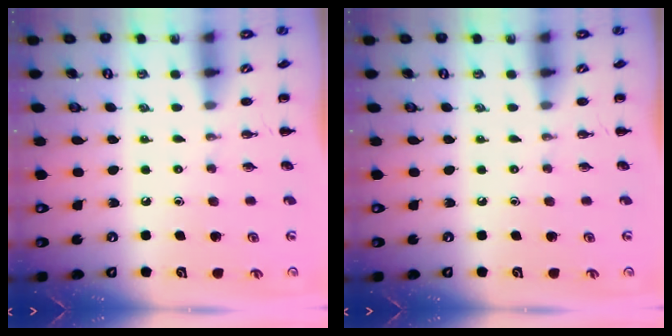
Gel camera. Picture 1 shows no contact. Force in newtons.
{"total": 0.0}